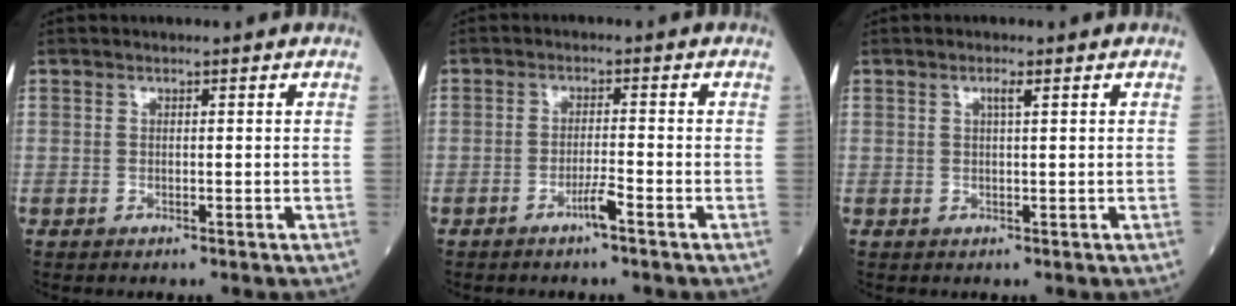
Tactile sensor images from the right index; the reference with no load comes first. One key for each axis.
{"total": 2.7, "fx": -1.7, "fy": -0.3, "fz": 2.0, "tx": -0.041, "ty": -0.002, "tz": -0.033}
{"total": 1.2, "fx": 0.6, "fy": 0.0, "fz": 1.1, "tx": -0.021, "ty": 0.000, "tz": 0.009}